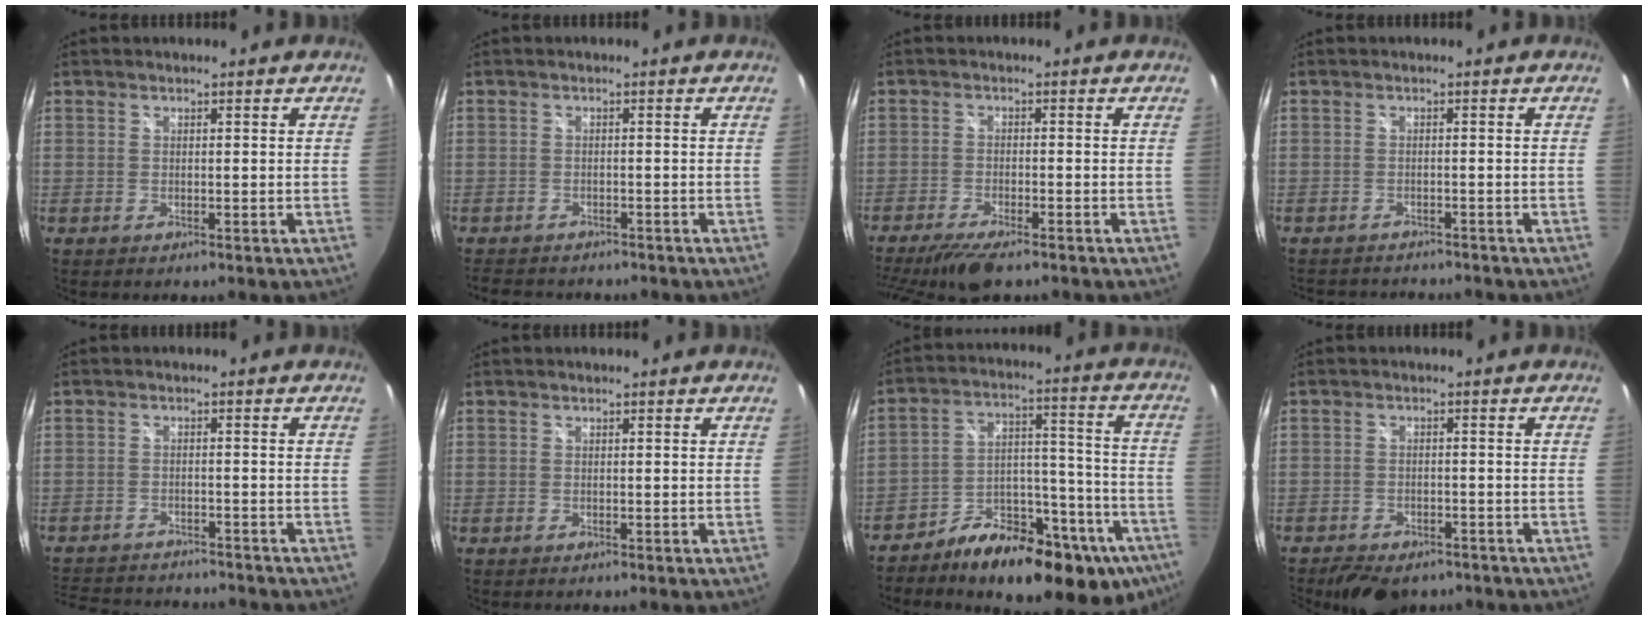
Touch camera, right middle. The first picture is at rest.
{"total": 5.5, "force": [-4.8, 2.0, 1.5], "torque": [-0.041, -0.008, -0.076]}
{"total": 9.9, "force": [-7.7, 2.2, 5.8], "torque": [-0.131, -0.031, -0.133]}
{"total": 5.8, "force": [-5.4, 1.5, 1.5], "torque": [-0.038, -0.012, -0.078]}
{"total": 12.8, "force": [-11.5, 3.6, 4.3], "torque": [-0.106, -0.005, -0.173]}
{"total": 0.0}
{"total": 24.0, "force": [-15.7, 9.9, 15.2], "torque": [-0.199, 0.017, -0.223]}
{"total": 8.3, "force": [-6.5, 3.8, 3.5], "torque": [-0.080, -0.007, -0.094]}